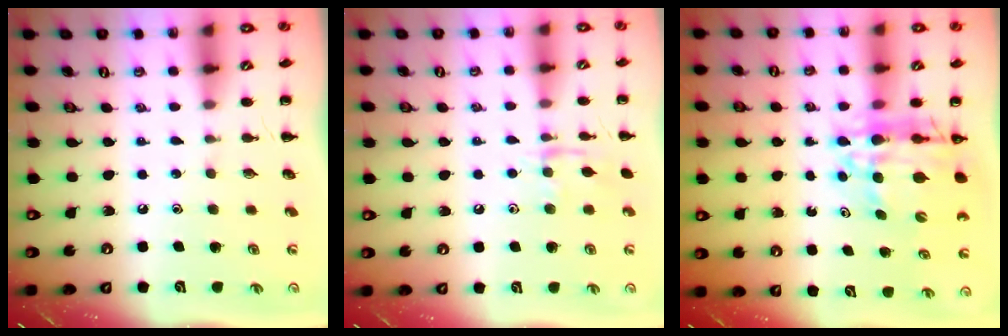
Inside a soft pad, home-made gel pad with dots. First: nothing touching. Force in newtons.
{"total": 7.7, "press": 7.7, "slide": 0.5}
{"total": 13.8, "press": 13.2, "slide": 4.0}